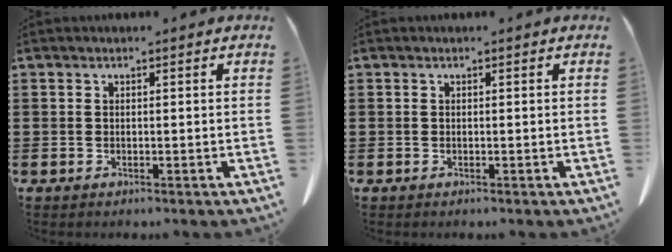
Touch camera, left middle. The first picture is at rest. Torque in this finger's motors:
{"motor_torque": [-1.07, -1.07, 0.02, -0.01]}